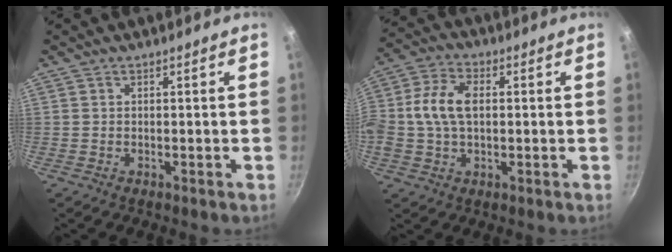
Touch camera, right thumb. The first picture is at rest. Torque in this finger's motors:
{"motor_torque": [0.34, 0.36, 0.55, -0.06, 0.17]}